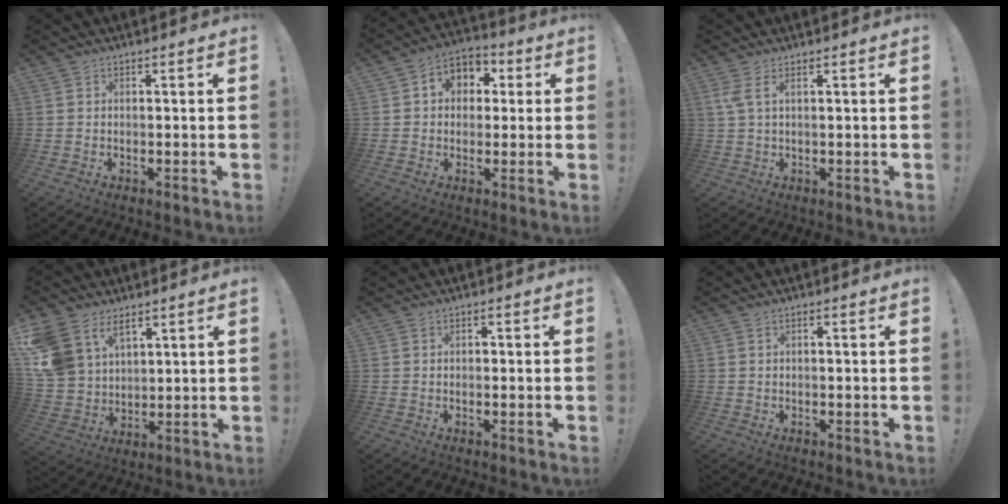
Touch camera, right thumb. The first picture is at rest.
{"total": 7.0, "force": [0.9, 6.4, 2.8], "torque": [-0.037, 0.003, 0.022]}
{"total": 3.2, "force": [1.2, 0.5, 2.9], "torque": [-0.048, -0.007, 0.020]}
{"total": 11.6, "force": [7.3, 7.7, 4.8], "torque": [-0.111, -0.050, 0.144]}
{"total": 0.6, "force": [-0.3, 0.5, 0.2], "torque": [-0.005, 0.002, -0.006]}
{"total": 0.6, "force": [-0.2, -0.1, 0.6], "torque": [-0.012, 0.000, -0.004]}